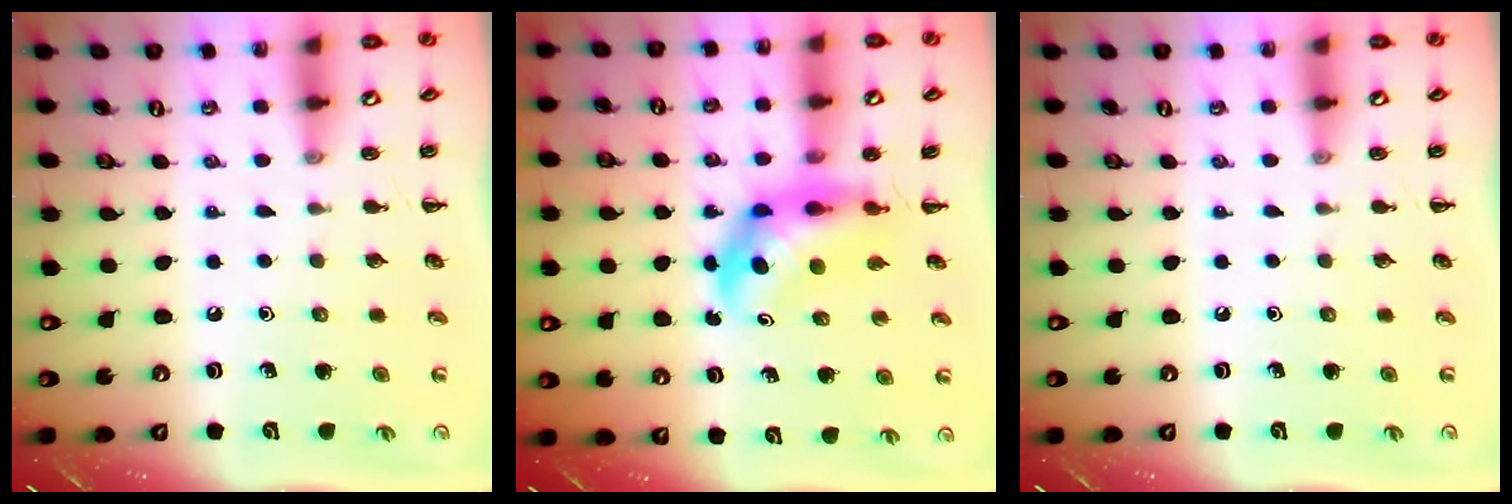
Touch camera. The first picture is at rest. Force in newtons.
{"total": 5.7, "press": 5.6, "slide": 1.3}
{"total": 0.0}